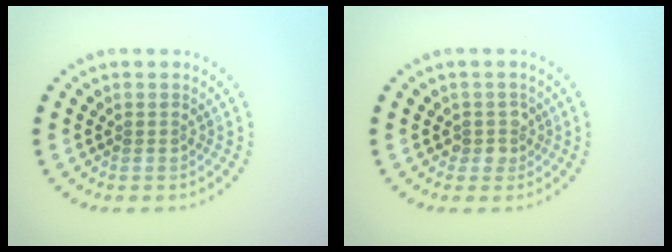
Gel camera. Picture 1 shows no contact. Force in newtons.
{"total": 1.6, "press": 1.3, "slide": 1.0}